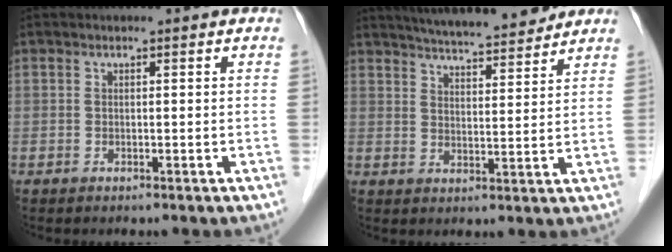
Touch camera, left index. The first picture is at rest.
{"total": 13.5, "force": [12.2, 1.4, 5.4], "torque": [-0.086, 0.007, 0.179]}